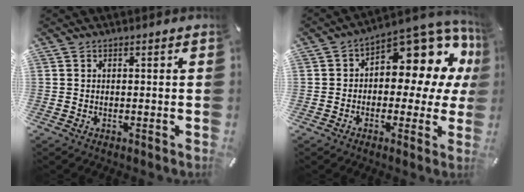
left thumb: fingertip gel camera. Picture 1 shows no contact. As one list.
[{"total": 11.7, "force": [6.1, 6.0, 7.9], "torque": [-0.104, -0.066, 0.099]}]